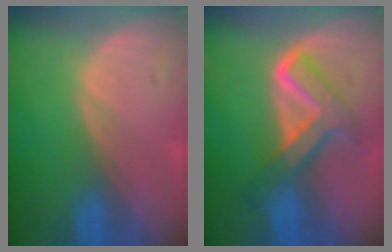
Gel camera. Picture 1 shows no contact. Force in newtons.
{"total": 6.9, "press": 6.9, "slide": 0.4}